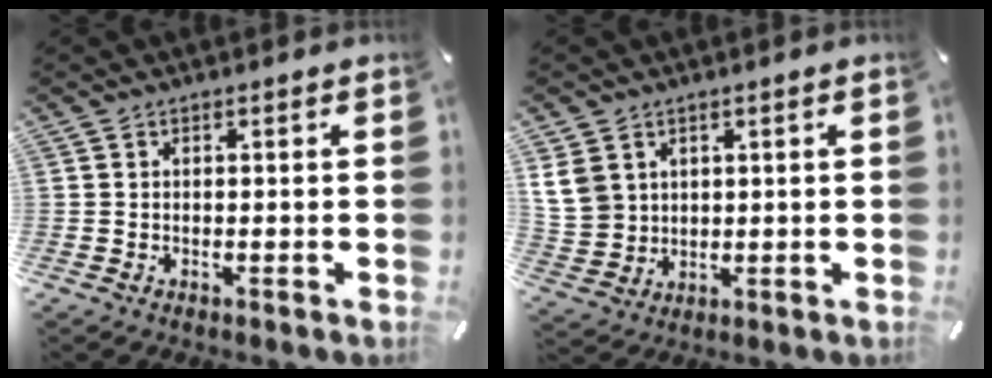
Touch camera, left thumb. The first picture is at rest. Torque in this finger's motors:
{"motor_torque": [1.51, 1.51, 1.66, -1.11, 0.31]}